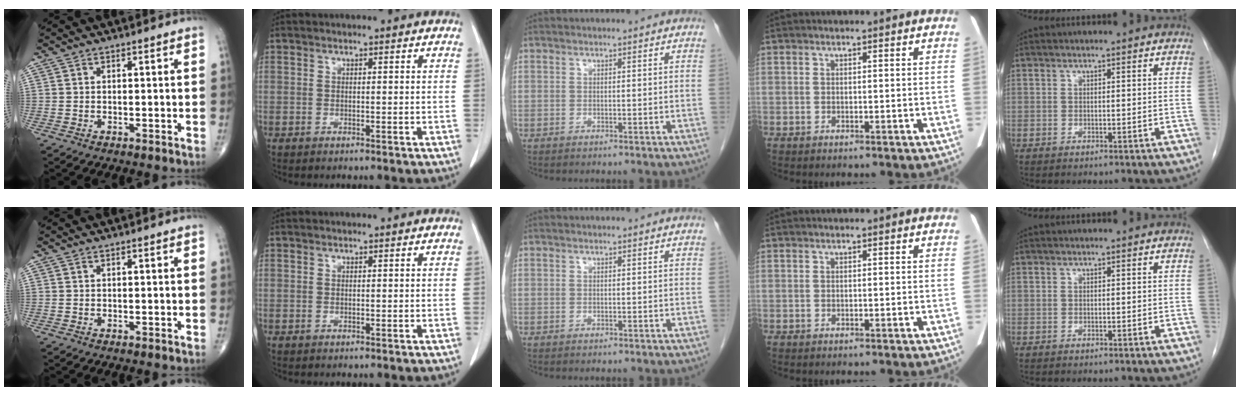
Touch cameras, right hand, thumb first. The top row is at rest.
{}